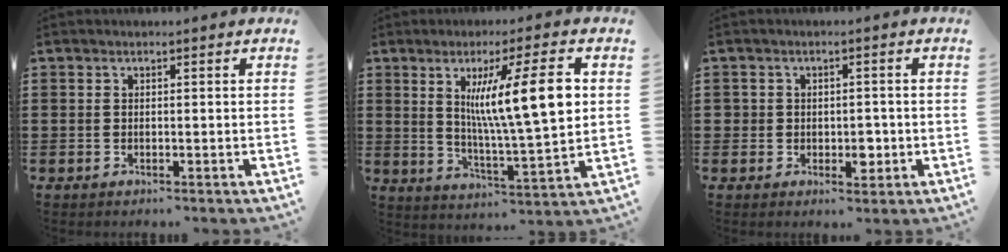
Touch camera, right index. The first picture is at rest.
{"total": 12.7, "force": [3.3, 1.8, 12.1], "torque": [-0.204, 0.001, 0.045]}
{"total": 3.0, "force": [-0.6, 2.3, 1.9], "torque": [-0.041, 0.004, -0.012]}